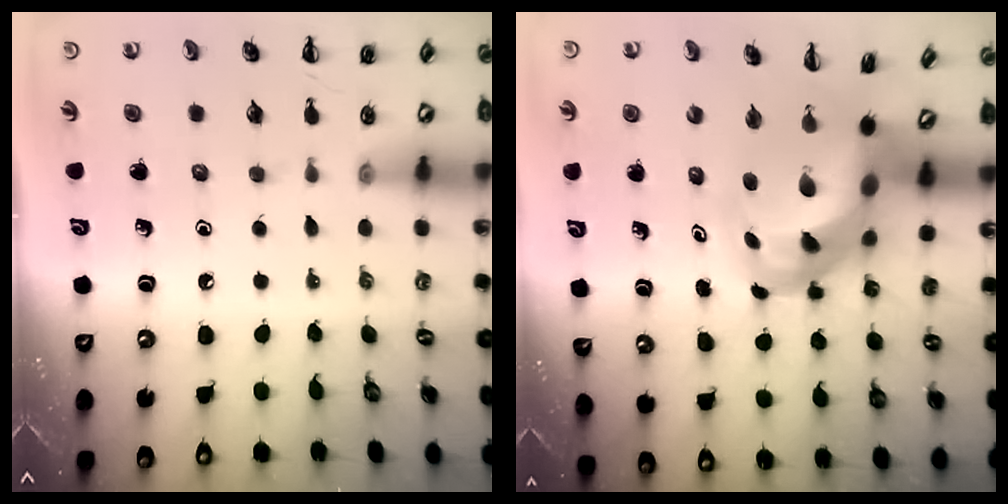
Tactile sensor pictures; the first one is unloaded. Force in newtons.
{"total": 6.9, "press": 6.5, "slide": 2.2}